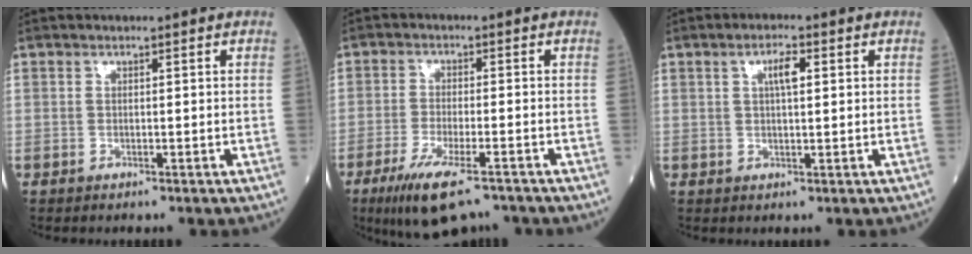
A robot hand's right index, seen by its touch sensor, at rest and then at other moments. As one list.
[{"total": 9.8, "force": [-6.9, 2.0, 6.7], "torque": [-0.118, -0.022, -0.114]}, {"total": 3.3, "force": [1.1, 0.8, 3.0], "torque": [-0.054, 0.004, 0.018]}]